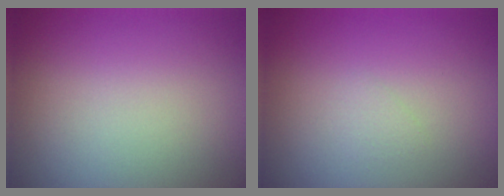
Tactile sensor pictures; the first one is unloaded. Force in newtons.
{"total": 0.6, "press": 0.6, "slide": 0.1}